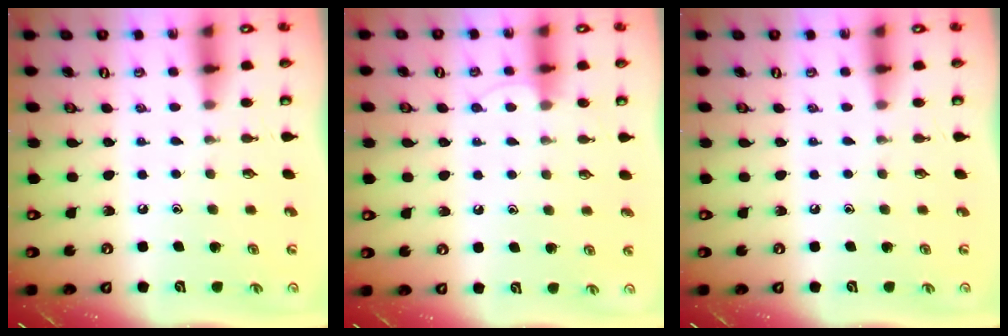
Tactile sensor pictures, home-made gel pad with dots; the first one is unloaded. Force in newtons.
{"total": 4.9, "press": 4.8, "slide": 0.5}
{"total": 0.0}